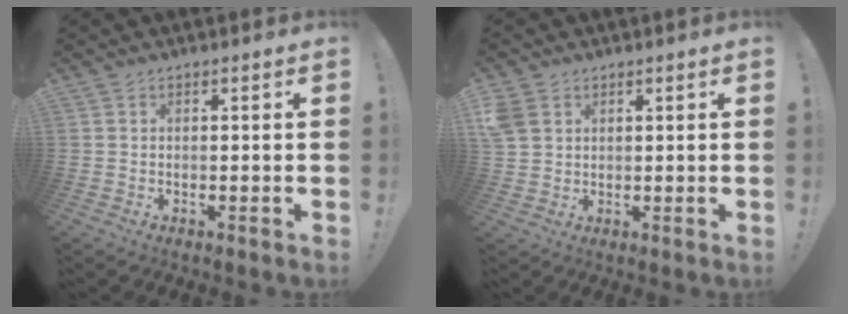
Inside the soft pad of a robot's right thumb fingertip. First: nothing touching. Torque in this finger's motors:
{"motor_torque": [0.75, 0.99, 0.33, 0.26, 0.00]}